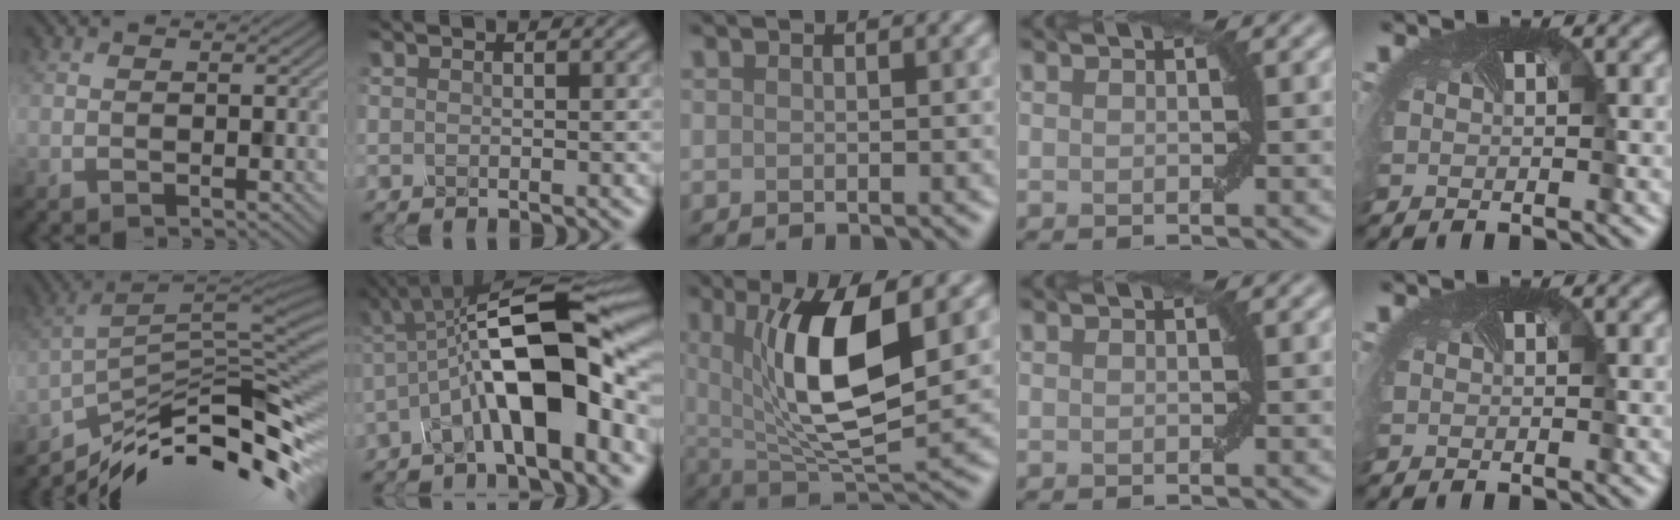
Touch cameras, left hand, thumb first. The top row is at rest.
{"thumb": {"total": 13.3, "force": [-8.4, 3.4, 9.7], "torque": [-0.190, 0.005, -0.144]}, "index": {"total": 12.5, "force": [-2.6, 3.7, 11.6], "torque": [-0.186, 0.018, -0.052]}, "middle": {"total": 10.1, "force": [2.5, 3.6, 9.2], "torque": [-0.163, -0.011, 0.046]}}